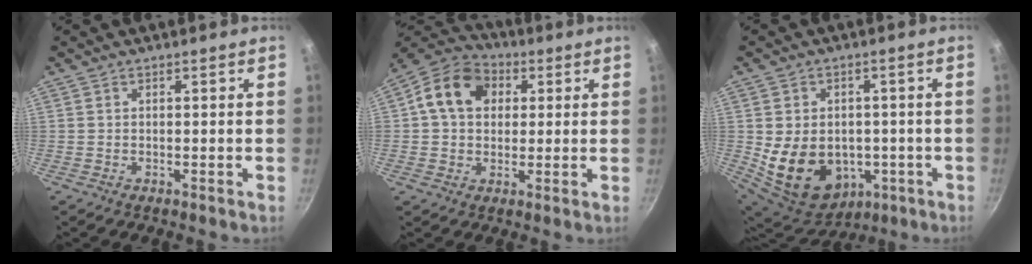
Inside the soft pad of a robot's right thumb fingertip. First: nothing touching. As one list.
[{"total": 12.4, "force": [2.8, 9.8, 7.0], "torque": [-0.092, 0.019, 0.027]}, {"total": 16.7, "force": [-2.4, 13.0, 10.2], "torque": [-0.168, 0.003, -0.010]}]